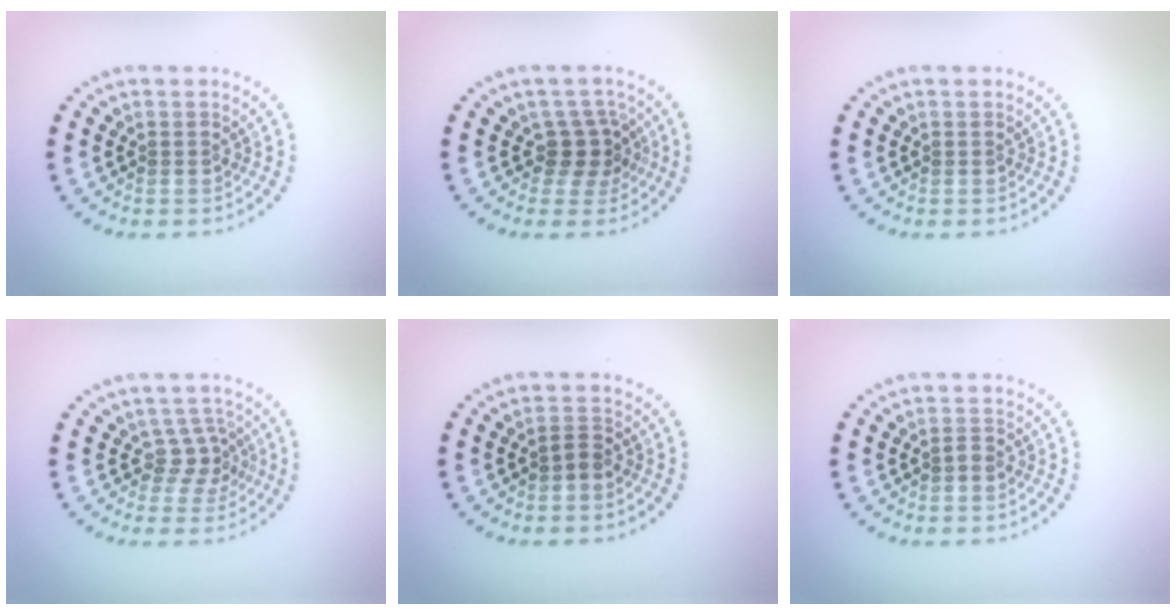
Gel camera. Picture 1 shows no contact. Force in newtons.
{"total": 2.6, "press": 2.1, "slide": 1.6}
{"total": 0.0}
{"total": 2.2, "press": 1.5, "slide": 1.6}
{"total": 1.2, "press": 0.9, "slide": 0.7}
{"total": 0.7, "press": 0.6, "slide": 0.3}